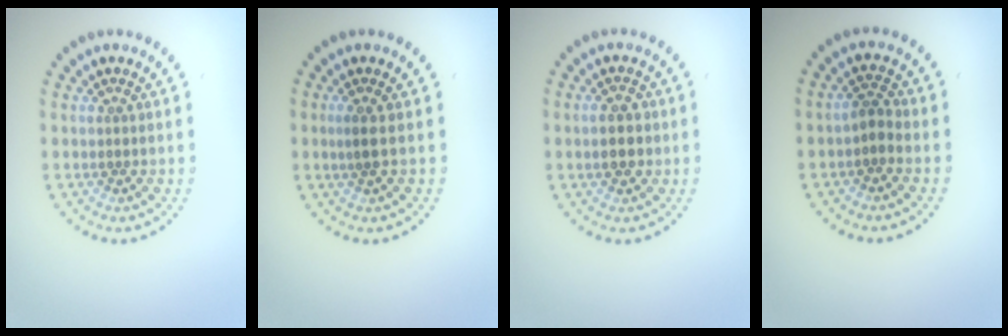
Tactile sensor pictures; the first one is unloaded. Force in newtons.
{"total": 1.2, "press": 0.9, "slide": 0.8}
{"total": 2.4, "press": 2.4, "slide": 0.2}
{"total": 1.5, "press": 1.3, "slide": 0.8}